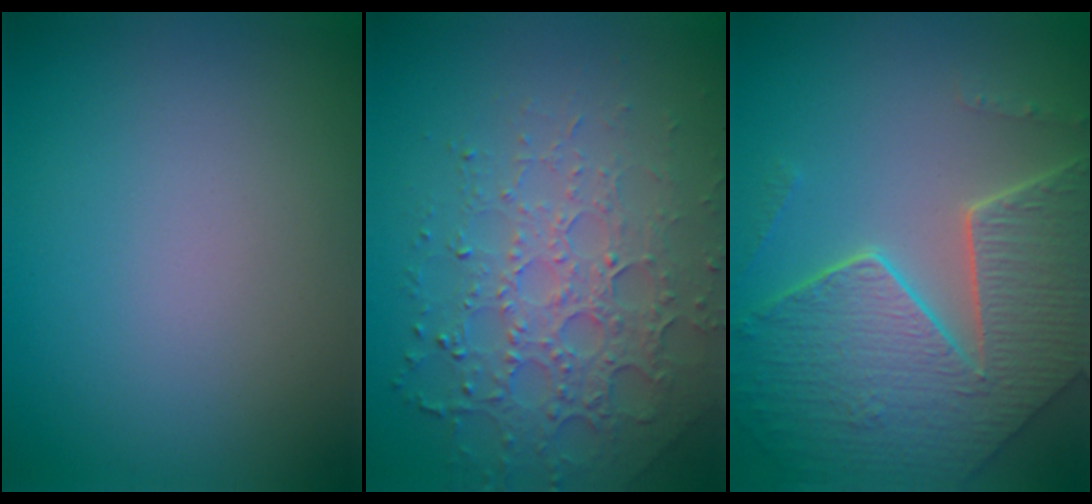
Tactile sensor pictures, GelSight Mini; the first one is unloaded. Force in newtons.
{"total": 5.2, "press": 4.3, "slide": 2.8}
{"total": 8.1, "press": 5.9, "slide": 5.5}